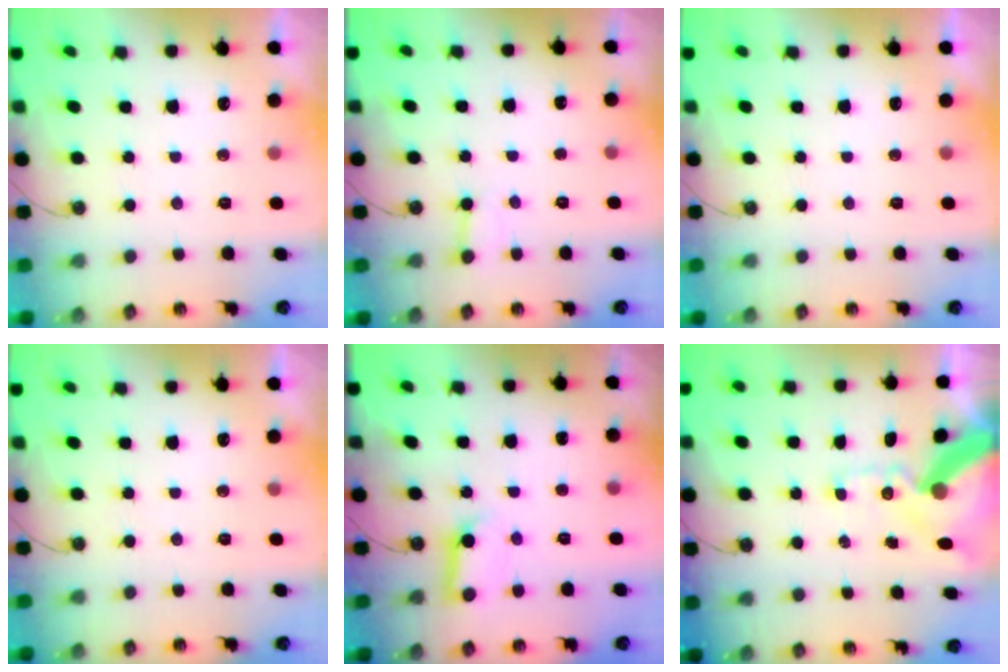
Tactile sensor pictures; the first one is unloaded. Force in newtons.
{"total": 2.2, "press": 2.2, "slide": 0.3}
{"total": 0.0}
{"total": 0.0}
{"total": 9.0, "press": 8.9, "slide": 1.1}
{"total": 17.7, "press": 17.5, "slide": 2.5}